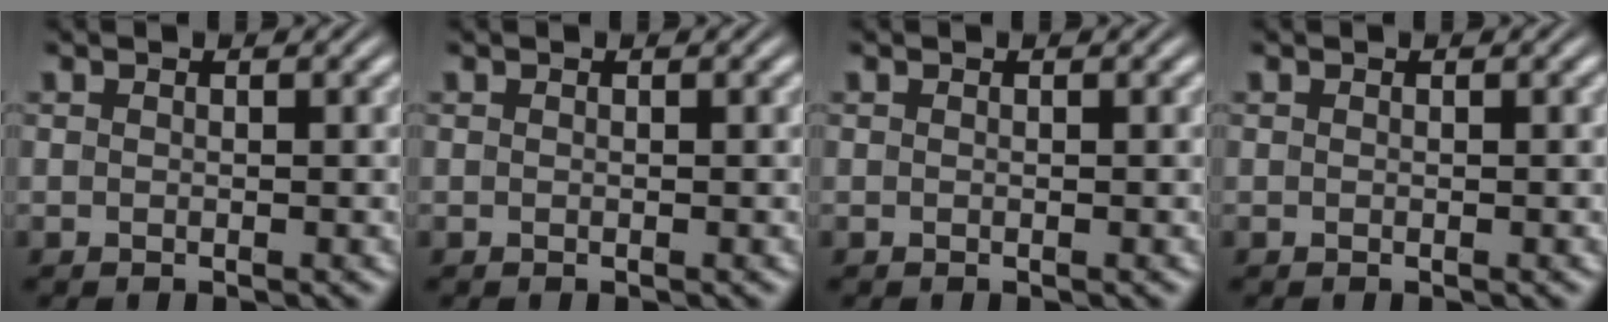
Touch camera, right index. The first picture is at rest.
{"total": 0.0}
{"total": 0.0}
{"total": 0.0}